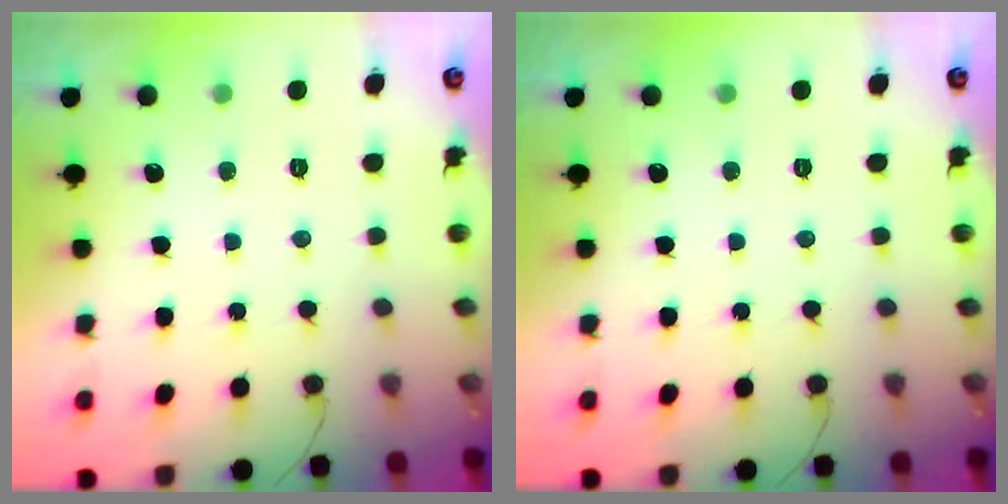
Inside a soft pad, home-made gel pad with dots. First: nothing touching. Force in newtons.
{"total": 0.0}